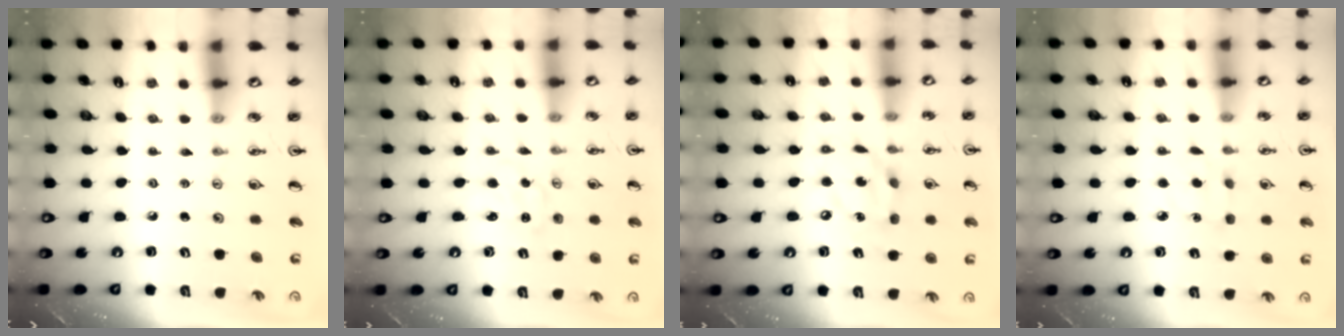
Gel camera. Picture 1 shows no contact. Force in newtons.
{"total": 0.8, "press": 0.8, "slide": 0.3}
{"total": 10.6, "press": 10.6, "slide": 0.7}
{"total": 4.9, "press": 4.9, "slide": 0.5}